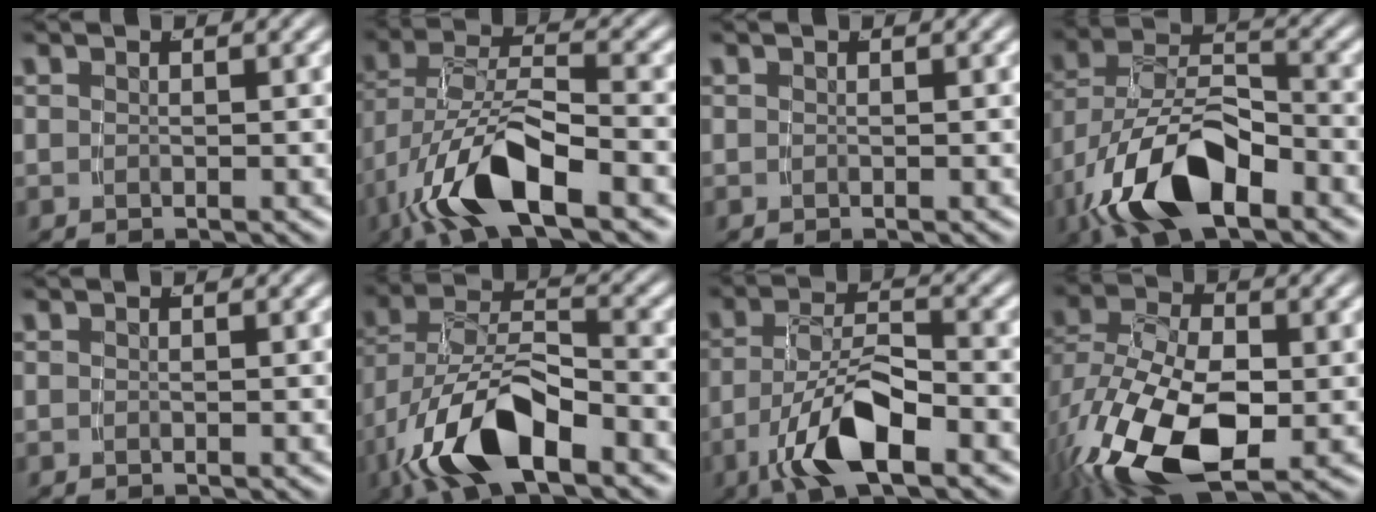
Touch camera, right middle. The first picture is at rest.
{"total": 7.8, "force": [-1.7, 3.9, 6.6], "torque": [-0.135, -0.022, -0.018]}
{"total": 0.0}
{"total": 9.5, "force": [-2.7, 5.8, 7.1], "torque": [-0.136, -0.028, -0.034]}
{"total": 0.0}
{"total": 8.5, "force": [-2.1, 4.9, 6.7], "torque": [-0.133, -0.022, -0.026]}
{"total": 6.2, "force": [-2.7, 2.2, 5.2], "torque": [-0.085, -0.012, -0.038]}
{"total": 10.9, "force": [-2.9, 6.3, 8.4], "torque": [-0.181, -0.046, -0.019]}